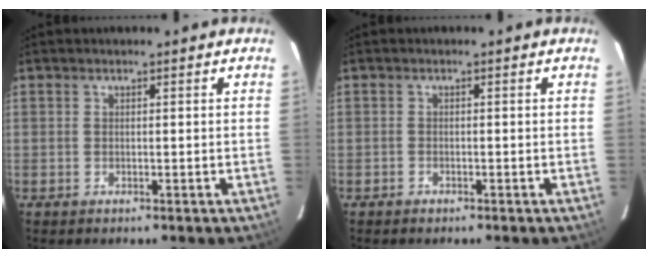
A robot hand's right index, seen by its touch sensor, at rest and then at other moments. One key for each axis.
{"total": 0.9, "fx": -0.8, "fy": 0.5, "fz": 0.0, "tx": -0.004, "ty": 0.003, "tz": -0.014}